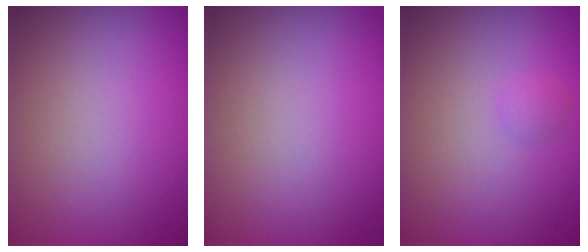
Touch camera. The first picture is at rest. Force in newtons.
{"total": 0.0}
{"total": 0.8, "press": 0.8, "slide": 0.0}